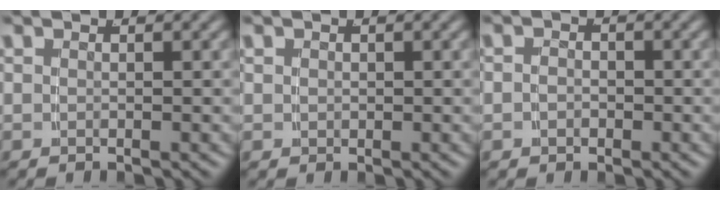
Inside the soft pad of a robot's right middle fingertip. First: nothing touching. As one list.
[{"total": 0.6, "force": [0.2, 0.6, 0.2], "torque": [-0.006, -0.008, 0.010]}, {"total": 1.3, "force": [-0.6, 1.0, 0.5], "torque": [-0.011, -0.006, -0.008]}]